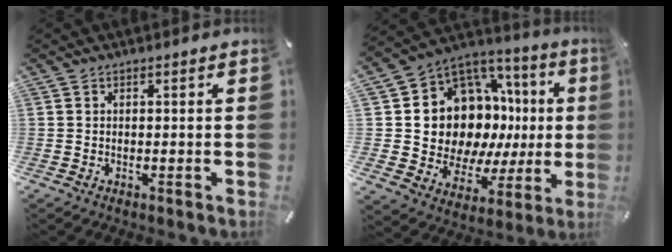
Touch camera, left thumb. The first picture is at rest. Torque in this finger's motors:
{"motor_torque": [2.52, 2.48, 0.40, -0.13, 0.43]}